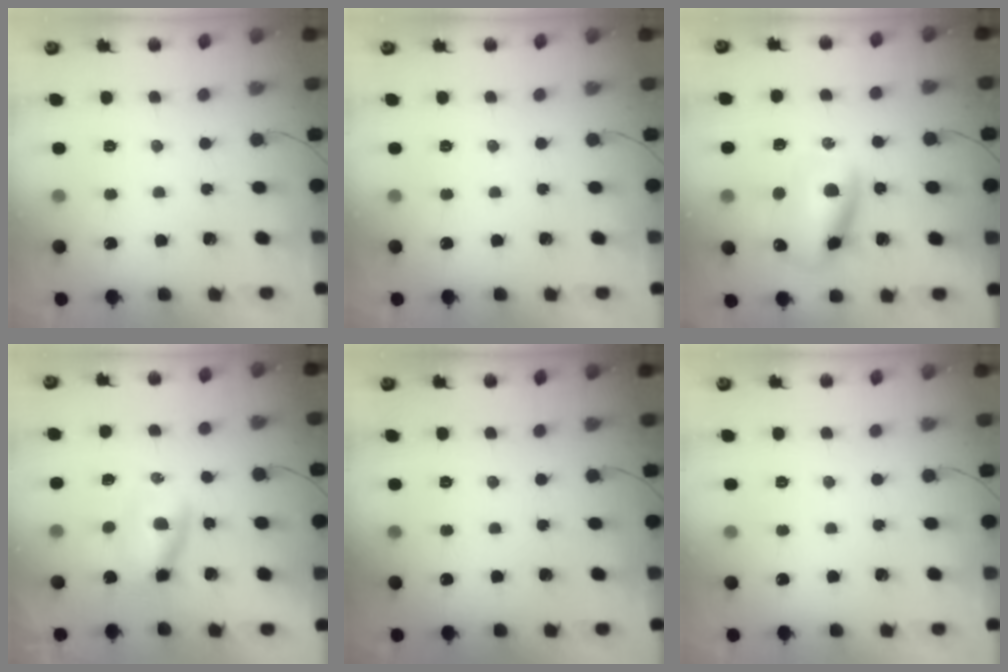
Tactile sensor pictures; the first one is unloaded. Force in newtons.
{"total": 0.0}
{"total": 13.4, "press": 13.1, "slide": 2.9}
{"total": 3.7, "press": 3.5, "slide": 1.1}
{"total": 0.0}
{"total": 0.0}